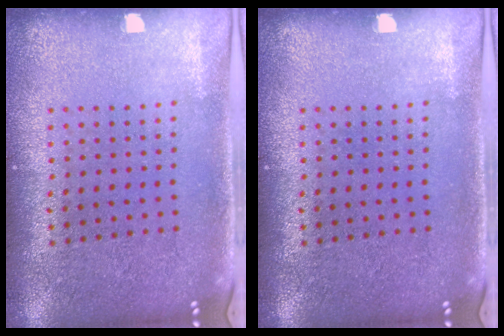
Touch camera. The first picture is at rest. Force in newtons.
{"total": 0.0}